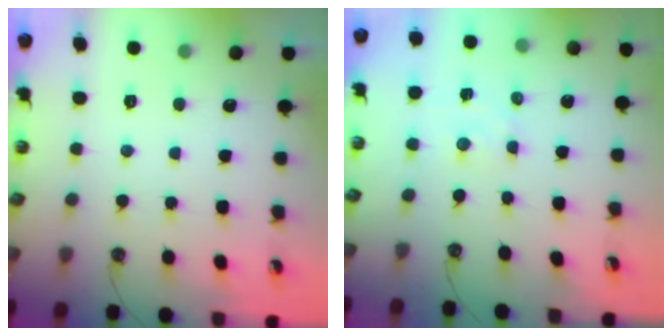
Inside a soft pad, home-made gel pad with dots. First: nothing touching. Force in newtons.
{"total": 1.8, "press": 1.8, "slide": 0.3}